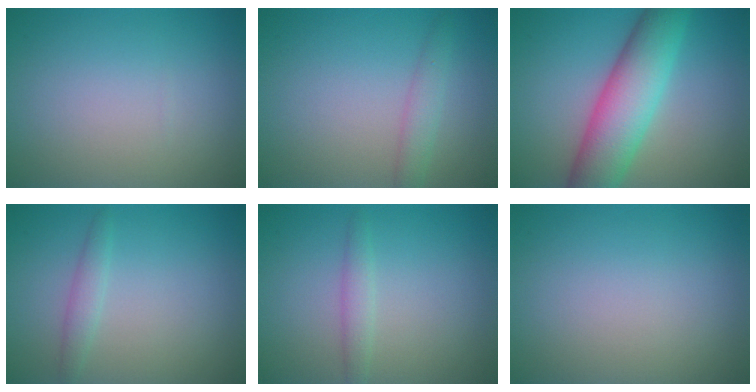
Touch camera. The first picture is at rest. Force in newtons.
{"total": 1.8, "press": 1.8, "slide": 0.0}
{"total": 8.1, "press": 8.1, "slide": 0.1}
{"total": 1.3, "press": 1.3, "slide": 0.0}
{"total": 1.4, "press": 1.4, "slide": 0.0}
{"total": 0.0}